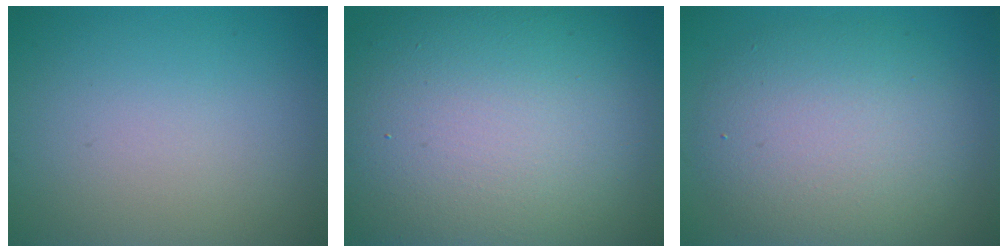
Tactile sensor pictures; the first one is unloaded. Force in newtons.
{"total": 17.5, "press": 17.4, "slide": 0.7}
{"total": 7.5, "press": 7.5, "slide": 0.4}